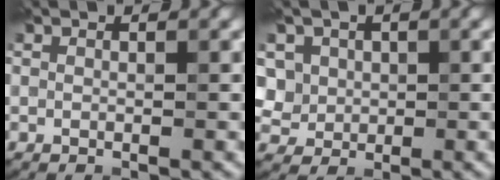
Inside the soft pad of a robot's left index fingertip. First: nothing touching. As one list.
[{"total": 5.2, "force": [2.1, 4.4, 1.8], "torque": [-0.051, 0.015, 0.031]}]